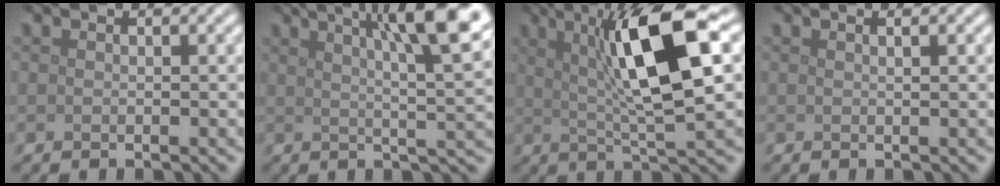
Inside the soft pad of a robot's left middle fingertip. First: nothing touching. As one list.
[{"total": 11.2, "force": [4.8, 2.8, 9.7], "torque": [-0.101, 0.029, 0.065]}, {"total": 9.9, "force": [2.5, 1.9, 9.4], "torque": [-0.145, 0.006, 0.044]}, {"total": 0.8, "force": [0.3, 0.2, 0.7], "torque": [-0.003, 0.004, 0.003]}]